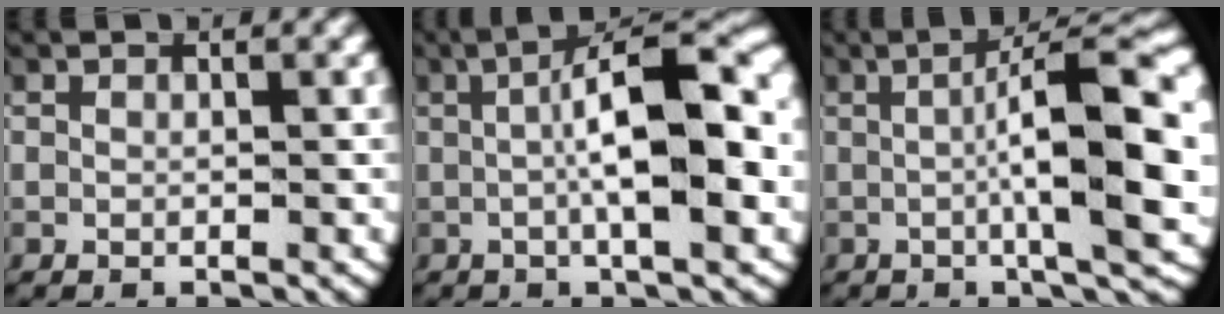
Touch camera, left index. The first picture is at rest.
{"total": 9.3, "force": [1.1, 2.9, 8.7], "torque": [-0.128, 0.015, 0.011]}
{"total": 9.2, "force": [0.3, 2.1, 9.0], "torque": [-0.129, 0.009, 0.004]}